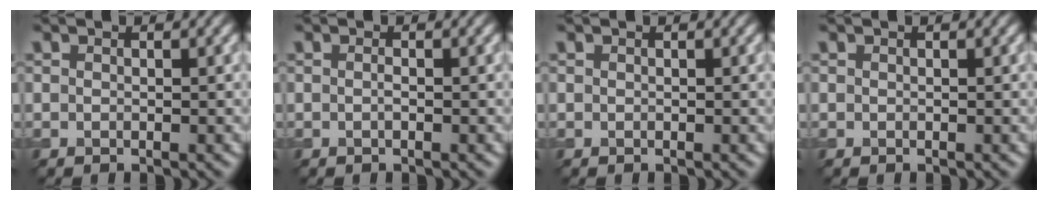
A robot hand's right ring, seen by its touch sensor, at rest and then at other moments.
{"total": 0.5, "force": [-0.2, 0.1, 0.5], "torque": [-0.011, 0.001, -0.003]}
{"total": 0.0}
{"total": 0.0}